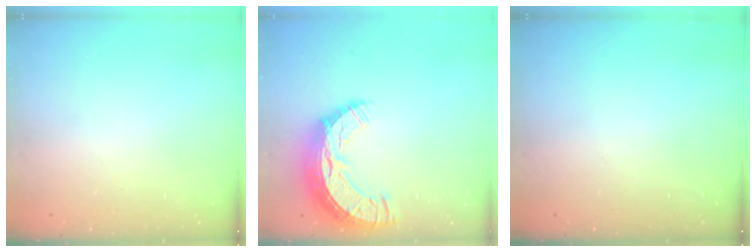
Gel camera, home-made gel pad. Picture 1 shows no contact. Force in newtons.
{"total": 14.4, "press": 14.3, "slide": 1.2}
{"total": 0.0}